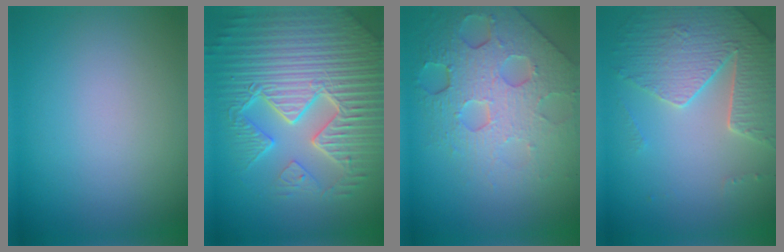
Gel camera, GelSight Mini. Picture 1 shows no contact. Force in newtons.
{"total": 10.7, "press": 7.0, "slide": 8.1}
{"total": 8.2, "press": 5.6, "slide": 6.0}
{"total": 4.9, "press": 4.5, "slide": 1.9}